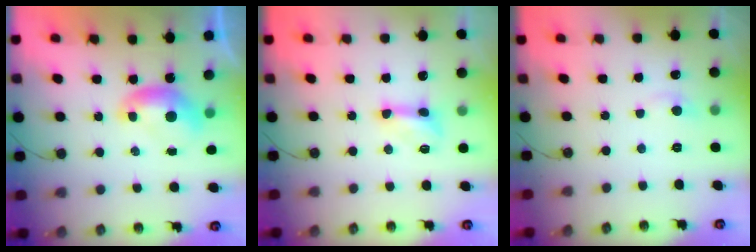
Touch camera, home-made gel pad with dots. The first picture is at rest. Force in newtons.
{"total": 3.1, "press": 3.1, "slide": 0.4}
{"total": 1.0, "press": 0.8, "slide": 0.7}